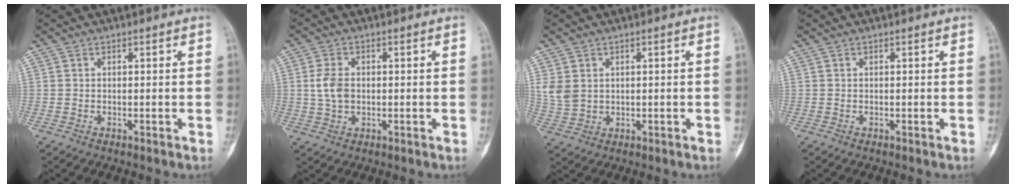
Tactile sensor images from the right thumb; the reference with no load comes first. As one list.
[{"total": 4.8, "force": [0.2, 3.2, 3.5], "torque": [-0.068, 0.005, 0.004]}, {"total": 4.6, "force": [1.2, 3.7, 2.5], "torque": [-0.045, -0.001, 0.036]}, {"total": 0.0}]